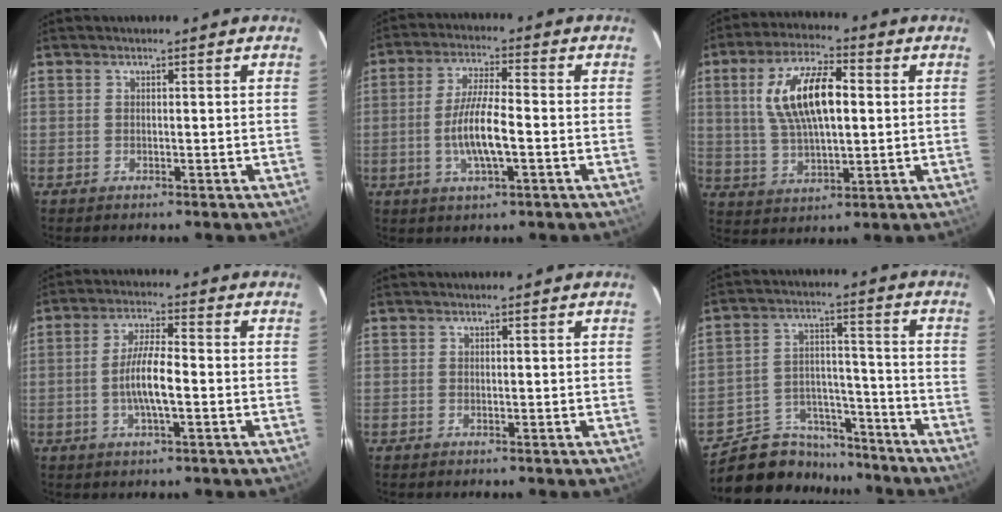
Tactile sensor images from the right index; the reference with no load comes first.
{"total": 8.6, "force": [-2.0, 1.7, 8.2], "torque": [-0.162, -0.002, -0.038]}
{"total": 14.0, "force": [2.6, 5.6, 12.5], "torque": [-0.241, 0.015, 0.052]}
{"total": 7.0, "force": [-1.5, 1.2, 6.8], "torque": [-0.130, 0.003, -0.028]}
{"total": 0.0}
{"total": 14.6, "force": [-12.5, 6.8, 3.0], "torque": [-0.076, 0.041, -0.188]}